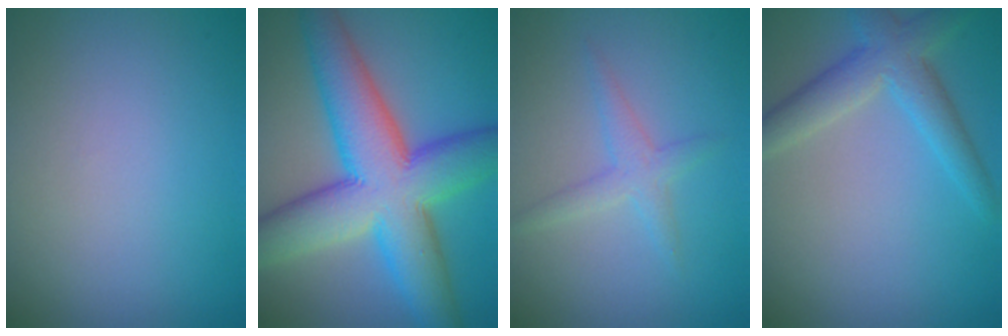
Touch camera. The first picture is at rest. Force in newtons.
{"total": 12.2, "press": 12.2, "slide": 0.2}
{"total": 2.0, "press": 2.0, "slide": 0.1}
{"total": 4.2, "press": 4.2, "slide": 0.2}